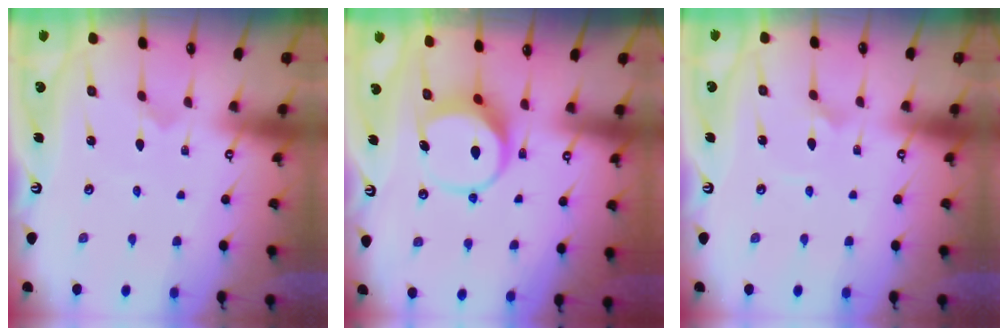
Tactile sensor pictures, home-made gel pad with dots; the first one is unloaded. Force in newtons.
{"total": 8.3, "press": 8.2, "slide": 1.0}
{"total": 2.7, "press": 2.6, "slide": 0.3}